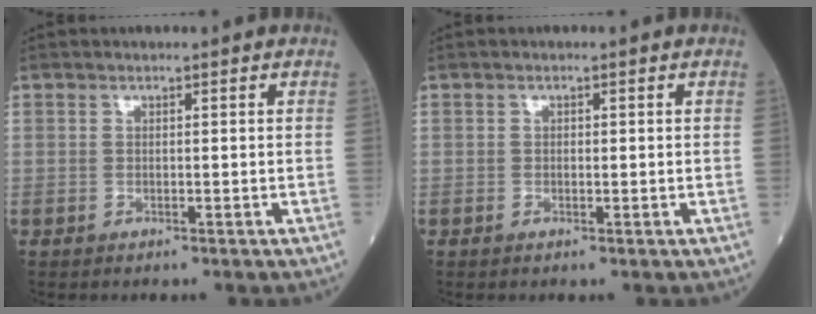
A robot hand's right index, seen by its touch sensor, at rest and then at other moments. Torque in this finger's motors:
{"motor_torque": [-0.03, -0.04, -0.03, -0.01]}